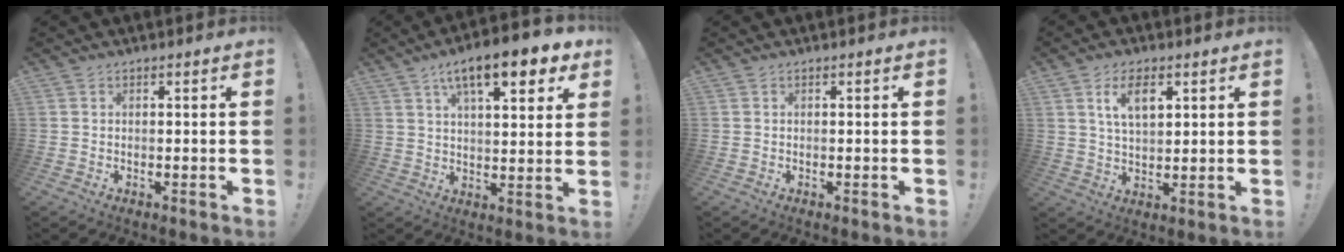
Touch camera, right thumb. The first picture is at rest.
{"total": 14.0, "force": [7.7, 4.2, 10.9], "torque": [-0.167, -0.033, 0.122]}
{"total": 0.0}
{"total": 7.7, "force": [3.4, 3.8, 5.8], "torque": [-0.096, -0.005, 0.058]}